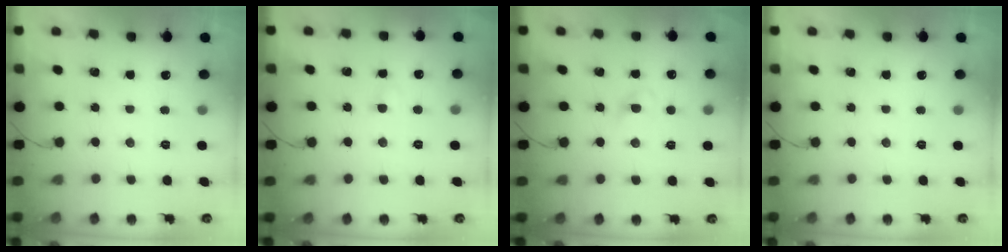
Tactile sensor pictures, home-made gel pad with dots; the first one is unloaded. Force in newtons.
{"total": 2.7, "press": 2.4, "slide": 1.1}
{"total": 1.9, "press": 1.7, "slide": 0.8}
{"total": 0.0}